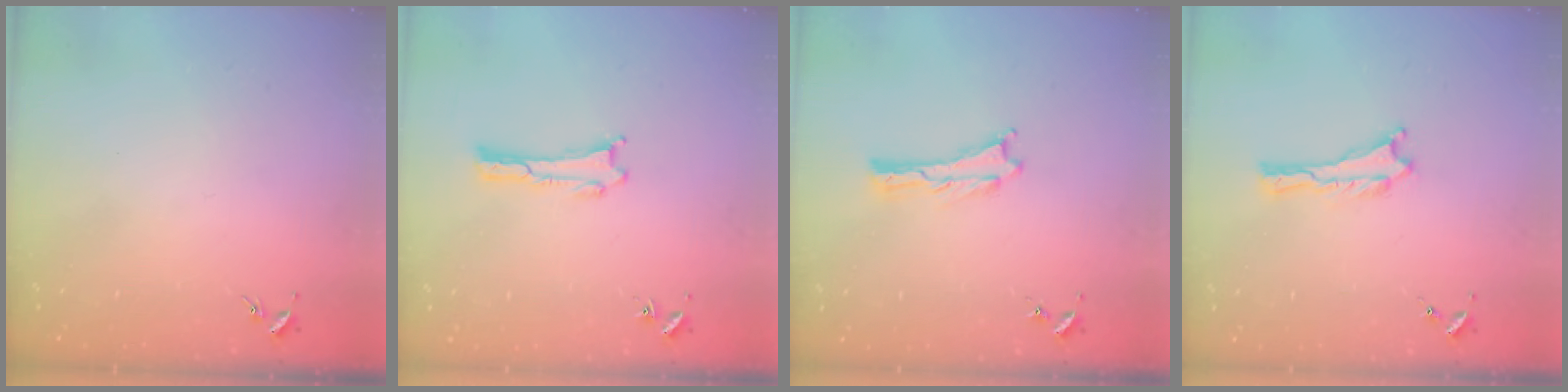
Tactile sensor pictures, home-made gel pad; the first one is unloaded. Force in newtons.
{"total": 0.0}
{"total": 0.0}
{"total": 0.0}